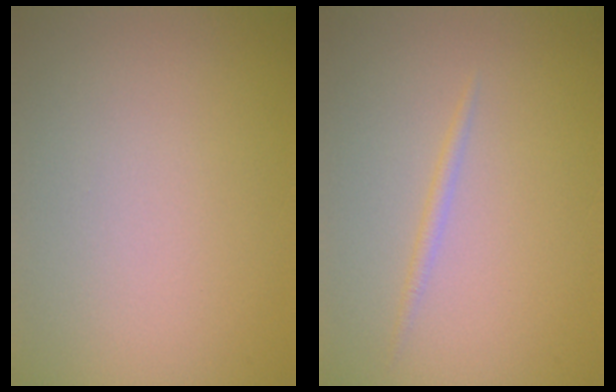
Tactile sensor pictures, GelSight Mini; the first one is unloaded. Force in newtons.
{"total": 0.8, "press": 0.8, "slide": 0.0}